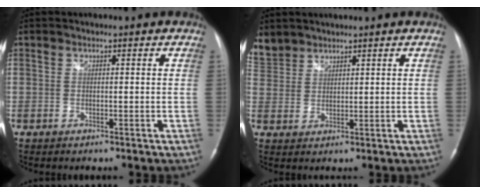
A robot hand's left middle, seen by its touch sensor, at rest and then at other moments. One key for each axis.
{"total": 4.0, "fx": 3.4, "fy": 2.2, "fz": 0.0, "tx": 0.002, "ty": 0.010, "tz": 0.070}